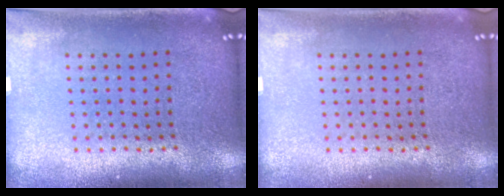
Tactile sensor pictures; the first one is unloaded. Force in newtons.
{"total": 0.0}